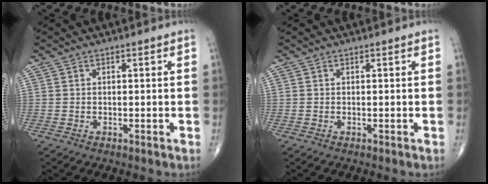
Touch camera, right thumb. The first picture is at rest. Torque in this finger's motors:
{"motor_torque": [0.23, 0.00, -0.11, -0.02, 0.02]}